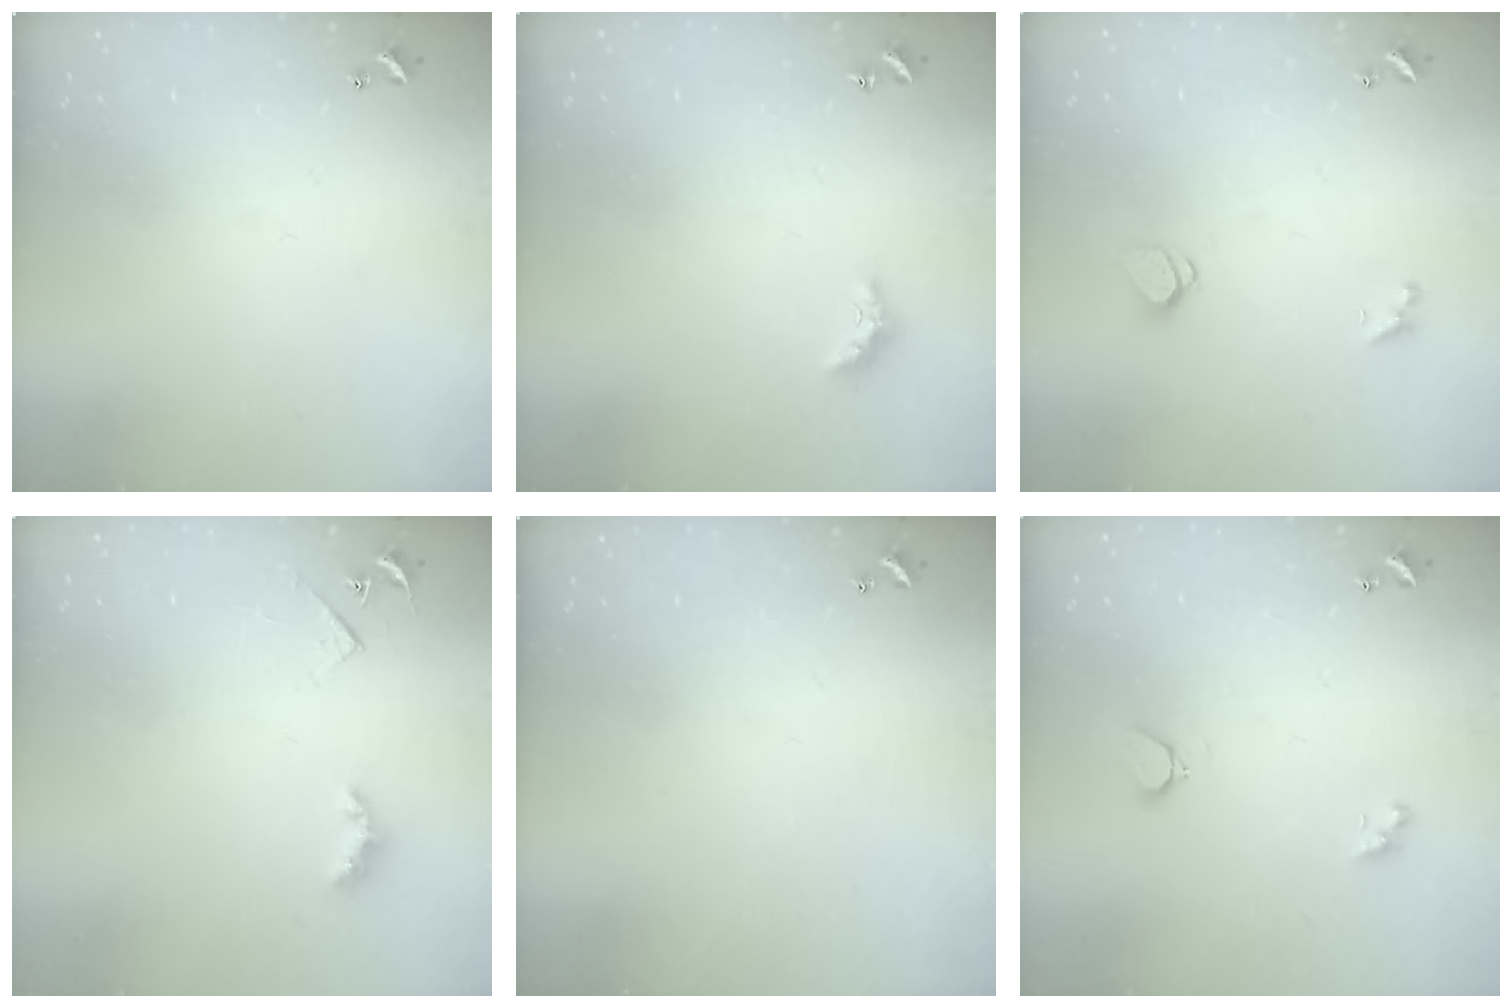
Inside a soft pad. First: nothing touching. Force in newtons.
{"total": 4.0, "press": 4.0, "slide": 0.7}
{"total": 1.3, "press": 1.2, "slide": 0.4}
{"total": 3.6, "press": 3.6, "slide": 0.6}
{"total": 0.0}
{"total": 3.7, "press": 3.6, "slide": 0.7}